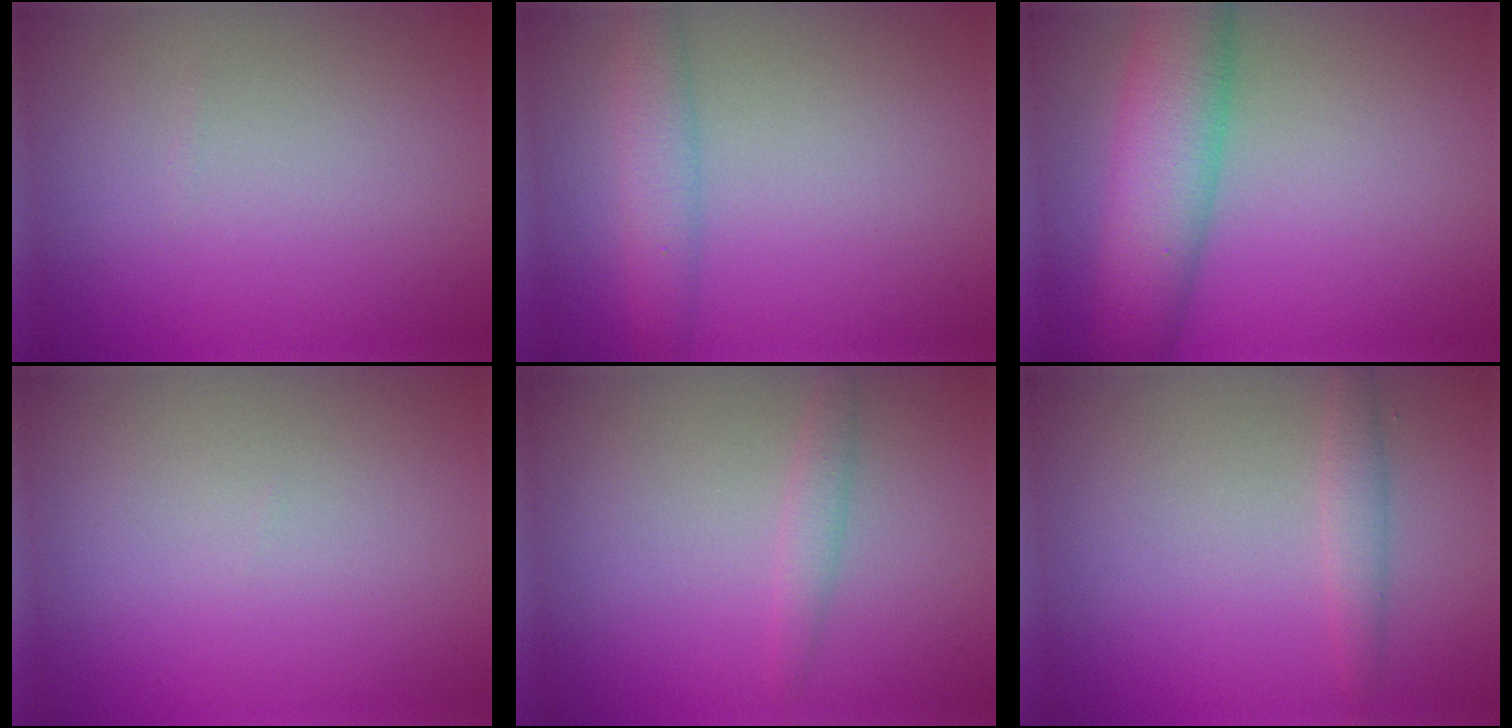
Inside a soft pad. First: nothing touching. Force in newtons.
{"total": 3.0, "press": 3.0, "slide": 0.1}
{"total": 7.5, "press": 7.5, "slide": 0.3}
{"total": 0.0}
{"total": 1.5, "press": 1.5, "slide": 0.0}
{"total": 1.7, "press": 1.7, "slide": 0.1}